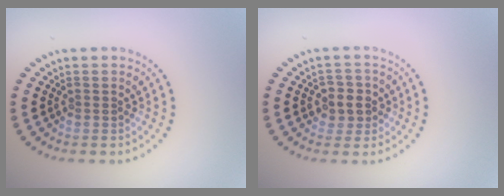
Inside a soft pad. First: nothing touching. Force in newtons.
{"total": 2.5, "press": 2.4, "slide": 0.7}